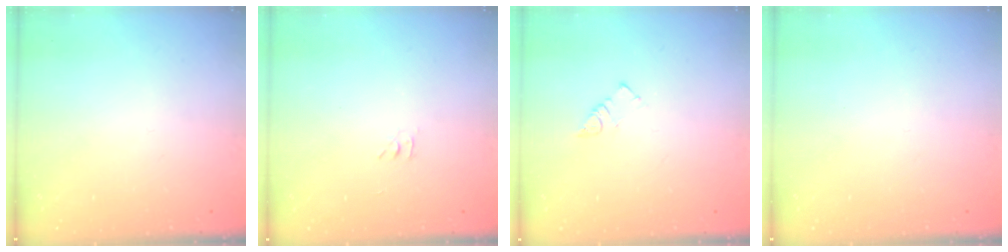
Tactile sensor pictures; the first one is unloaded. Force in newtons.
{"total": 2.8, "press": 2.8, "slide": 0.4}
{"total": 2.5, "press": 2.5, "slide": 0.1}
{"total": 0.0}